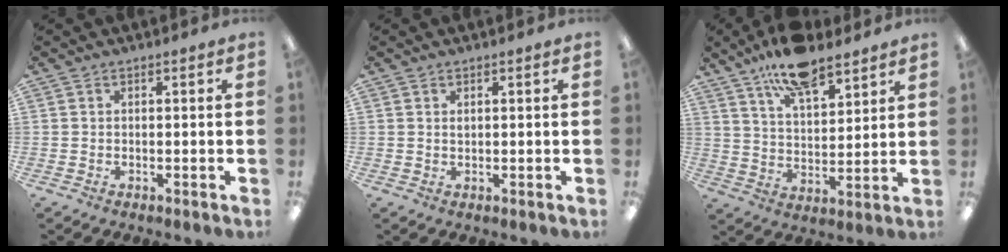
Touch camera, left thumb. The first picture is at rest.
{"total": 0.8, "force": [0.6, 0.4, 0.5], "torque": [-0.004, -0.003, 0.009]}
{"total": 12.7, "force": [10.0, 4.7, 6.2], "torque": [-0.098, -0.054, 0.178]}